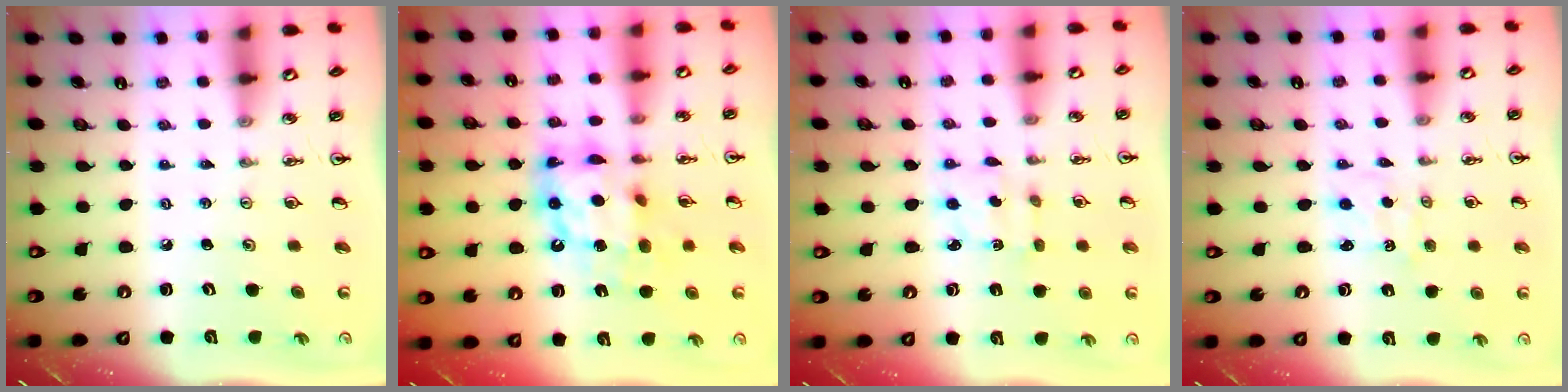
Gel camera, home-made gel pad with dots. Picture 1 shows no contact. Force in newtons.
{"total": 13.4, "press": 13.3, "slide": 1.1}
{"total": 3.7, "press": 3.7, "slide": 0.6}
{"total": 1.0, "press": 0.9, "slide": 0.3}